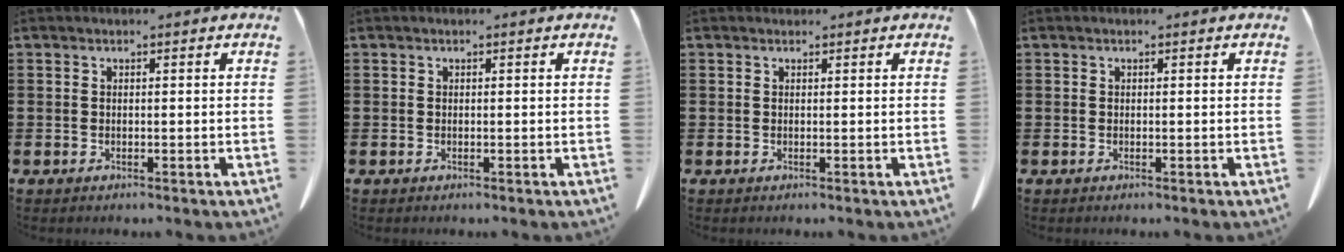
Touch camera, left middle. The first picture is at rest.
{"total": 0.0}
{"total": 0.0}
{"total": 0.0}